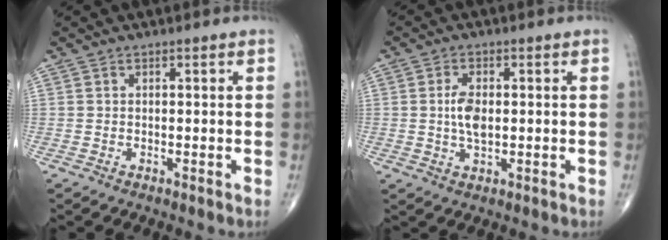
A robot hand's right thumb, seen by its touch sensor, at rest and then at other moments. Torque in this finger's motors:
{"motor_torque": [0.87, 1.25, 0.51, -0.71, 0.01]}